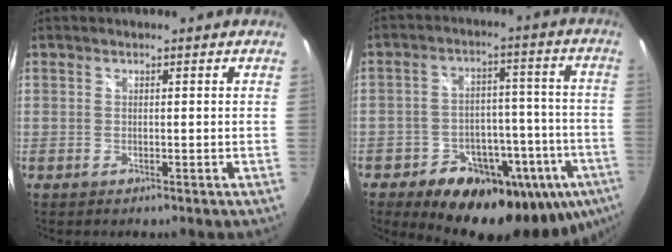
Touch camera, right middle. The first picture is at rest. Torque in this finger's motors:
{"motor_torque": [0.55, -0.69, 0.40, 0.21]}